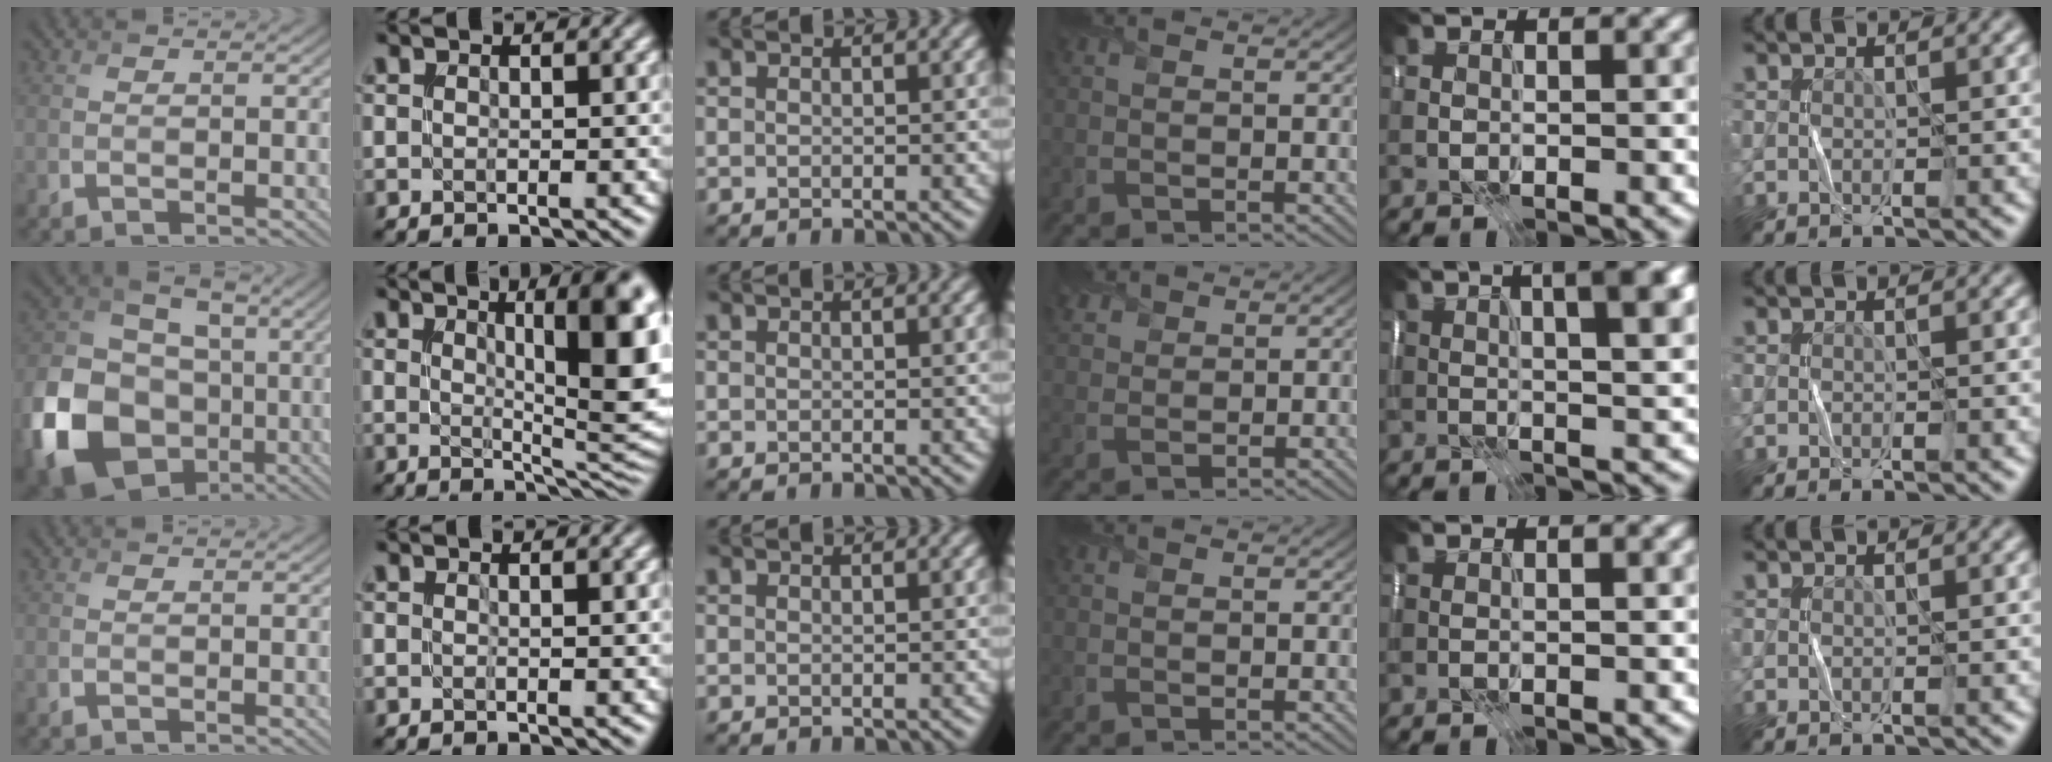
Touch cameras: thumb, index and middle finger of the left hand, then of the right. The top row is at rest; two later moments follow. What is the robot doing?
{"motion": "fold", "object": "scarf"}